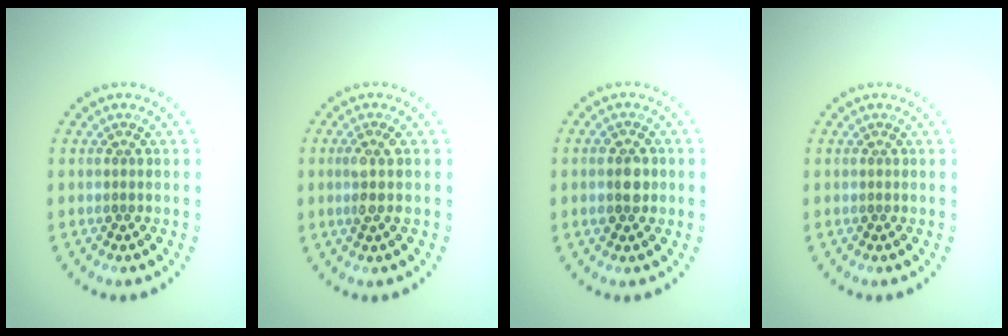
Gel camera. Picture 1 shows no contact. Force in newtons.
{"total": 1.8, "press": 1.6, "slide": 0.9}
{"total": 2.3, "press": 2.3, "slide": 0.3}
{"total": 0.0}